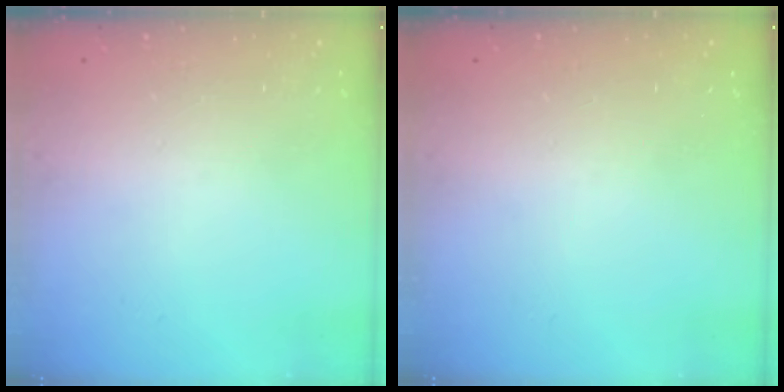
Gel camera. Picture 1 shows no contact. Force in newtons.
{"total": 0.0}